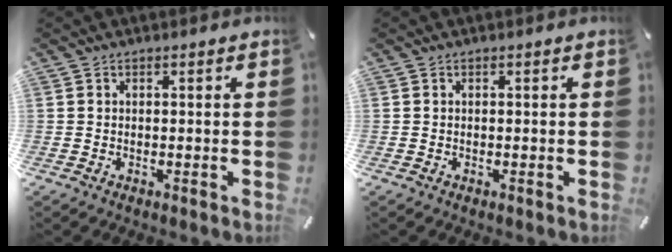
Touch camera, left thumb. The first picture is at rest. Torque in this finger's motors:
{"motor_torque": [0.00, 0.00, 0.00, 0.00, 0.00]}